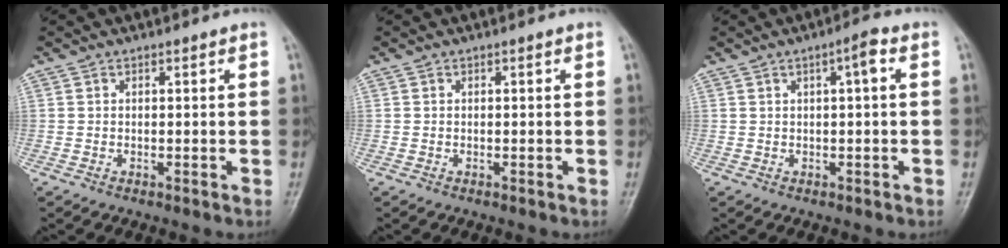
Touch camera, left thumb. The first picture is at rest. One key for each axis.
{"total": 0.0}
{"total": 3.1, "fx": 0.8, "fy": 0.5, "fz": 2.9, "tx": -0.047, "ty": 0.007, "tz": 0.009}